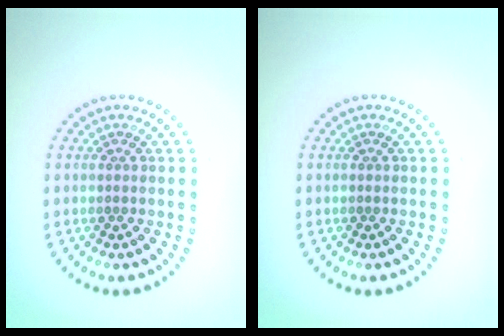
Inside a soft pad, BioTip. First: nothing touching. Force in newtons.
{"total": 0.0}